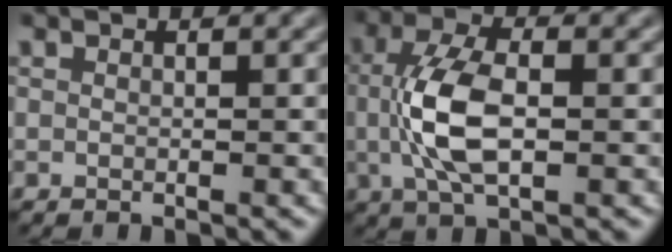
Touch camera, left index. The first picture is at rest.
{"total": 6.2, "force": [-0.5, 2.7, 5.5], "torque": [-0.120, 0.005, -0.011]}